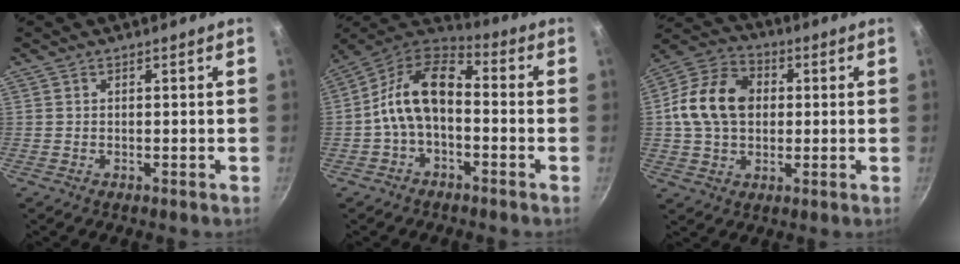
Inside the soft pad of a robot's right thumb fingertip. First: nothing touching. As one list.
[{"total": 12.9, "force": [-1.8, 7.6, 10.2], "torque": [-0.178, 0.048, -0.050]}, {"total": 14.3, "force": [1.3, 10.8, 9.3], "torque": [-0.146, 0.018, 0.007]}]